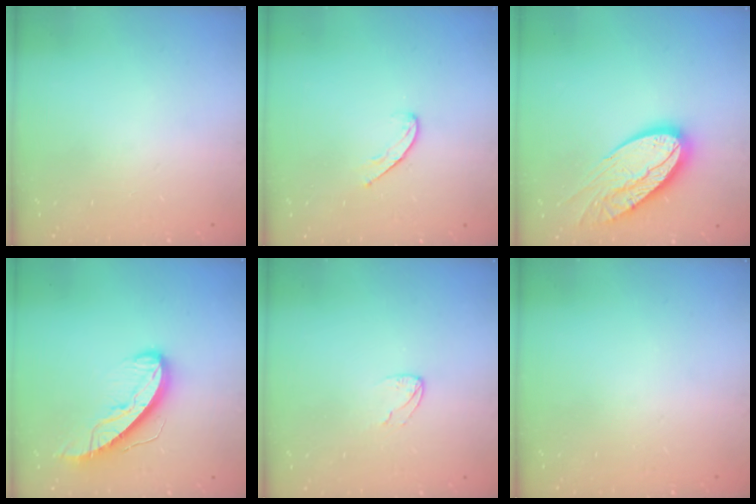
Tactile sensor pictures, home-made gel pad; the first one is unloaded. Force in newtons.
{"total": 6.5, "press": 6.4, "slide": 0.6}
{"total": 20.2, "press": 20.2, "slide": 1.4}
{"total": 11.2, "press": 11.2, "slide": 0.9}
{"total": 4.0, "press": 4.0, "slide": 0.4}
{"total": 0.0}